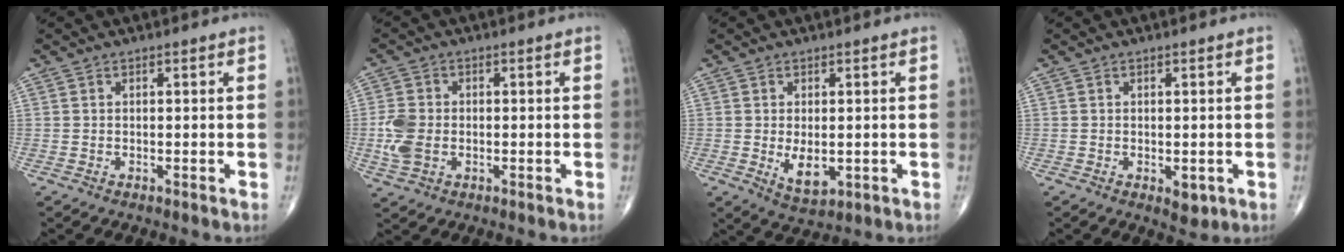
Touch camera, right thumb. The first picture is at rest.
{"total": 6.1, "force": [-0.9, 4.3, 4.2], "torque": [-0.098, 0.004, -0.018]}
{"total": 5.3, "force": [-0.7, 2.9, 4.4], "torque": [-0.063, -0.012, 0.002]}
{"total": 2.6, "force": [-0.7, 1.5, 2.0], "torque": [-0.013, -0.002, -0.002]}